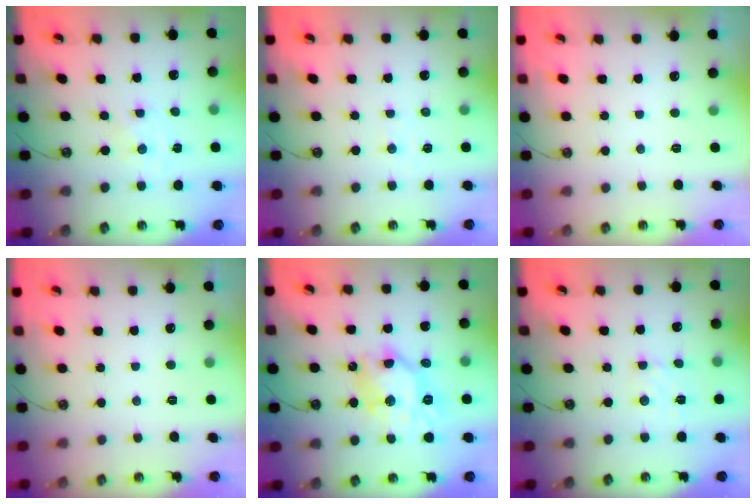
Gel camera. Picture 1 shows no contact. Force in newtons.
{"total": 2.9, "press": 2.9, "slide": 0.4}
{"total": 0.0}
{"total": 0.0}
{"total": 12.4, "press": 12.3, "slide": 1.5}
{"total": 3.1, "press": 3.0, "slide": 0.4}